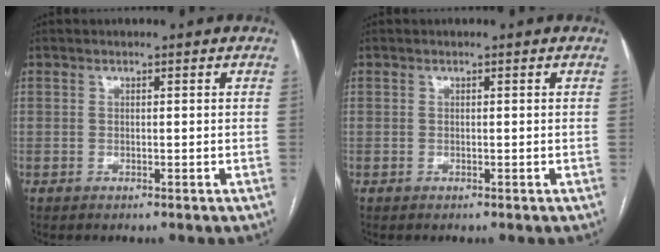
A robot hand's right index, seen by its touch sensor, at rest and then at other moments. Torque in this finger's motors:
{"motor_torque": [0.00, 0.00, 0.00, 0.01]}